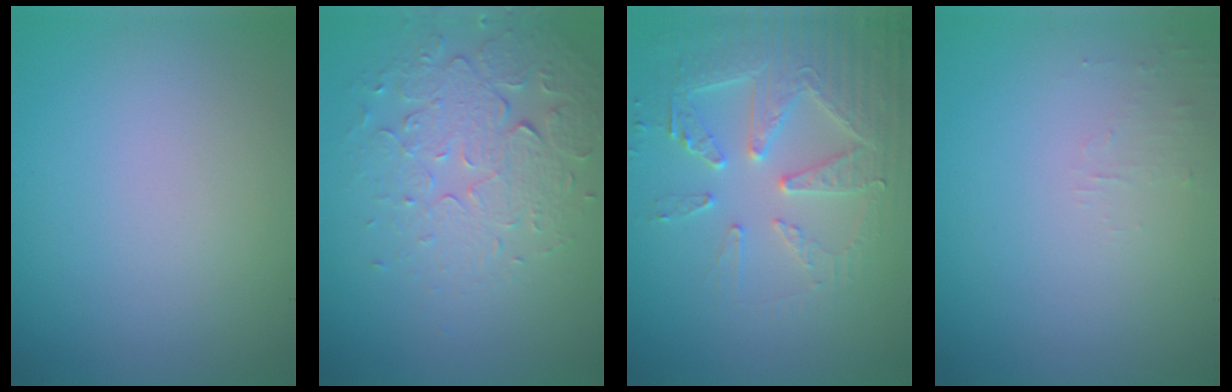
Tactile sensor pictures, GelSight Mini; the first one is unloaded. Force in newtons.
{"total": 5.5, "press": 3.6, "slide": 4.1}
{"total": 4.8, "press": 4.6, "slide": 1.5}
{"total": 0.9, "press": 0.9, "slide": 0.1}